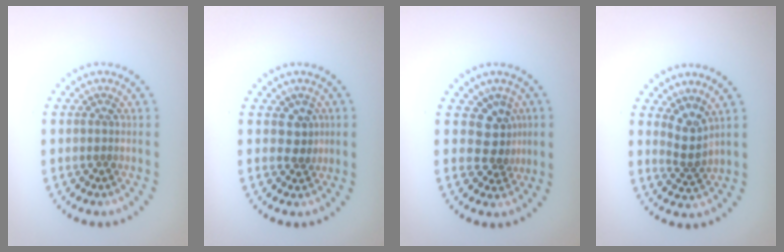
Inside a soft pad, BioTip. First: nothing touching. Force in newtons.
{"total": 1.8, "press": 1.6, "slide": 0.9}
{"total": 3.0, "press": 2.3, "slide": 1.9}
{"total": 2.4, "press": 1.6, "slide": 1.8}